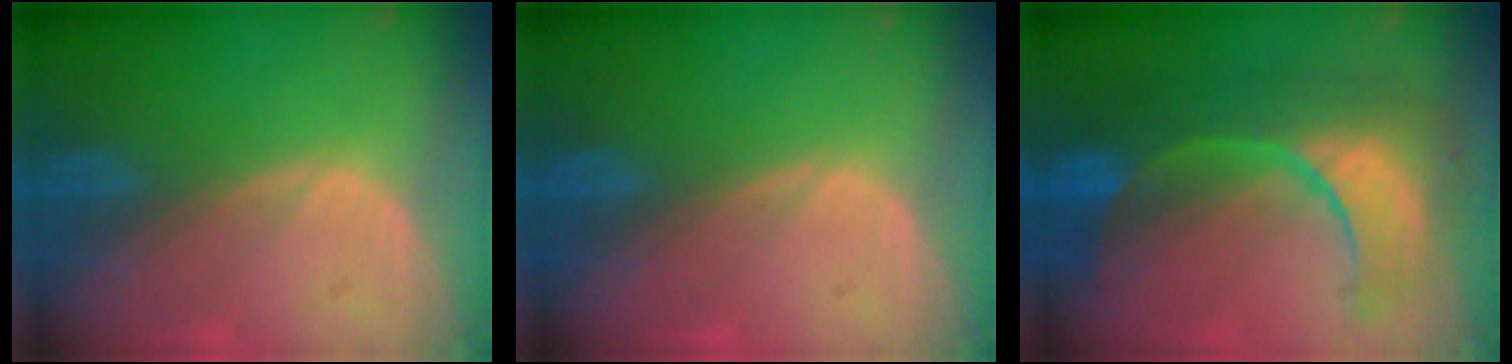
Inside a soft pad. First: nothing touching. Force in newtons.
{"total": 0.0}
{"total": 12.3, "press": 12.2, "slide": 1.4}